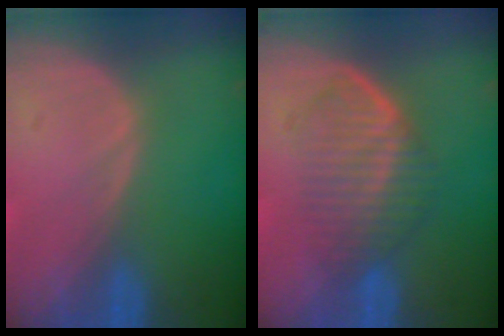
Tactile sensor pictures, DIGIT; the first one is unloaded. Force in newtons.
{"total": 6.8, "press": 6.1, "slide": 3.1}